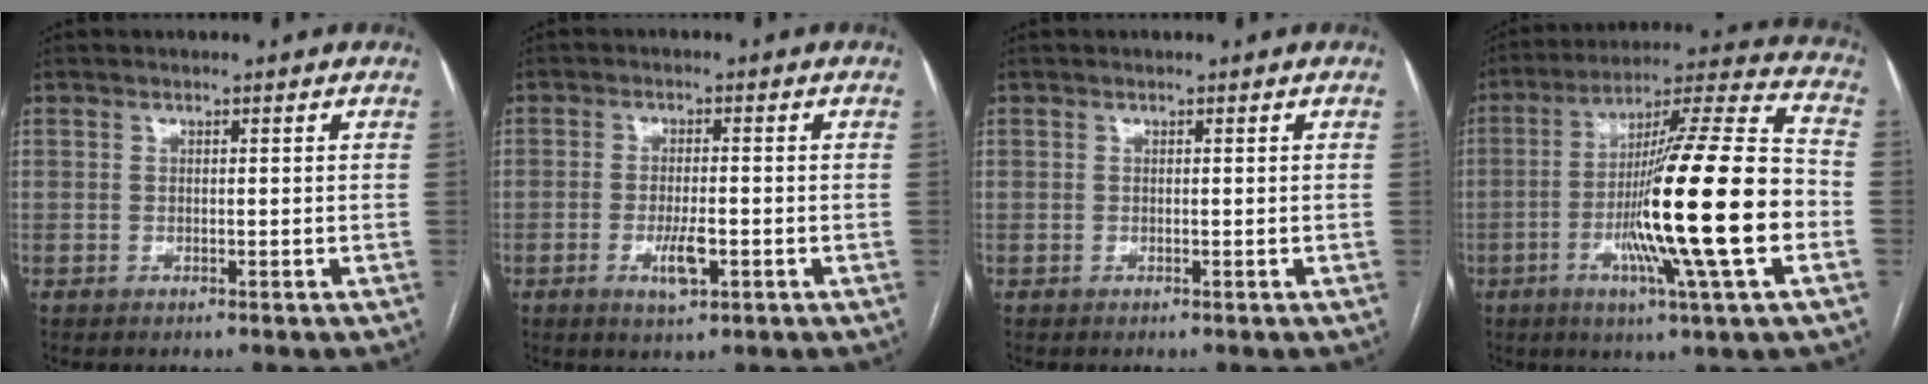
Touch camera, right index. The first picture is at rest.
{"total": 4.4, "force": [-1.6, 1.1, 3.9], "torque": [-0.075, -0.003, -0.023]}
{"total": 0.0}
{"total": 22.2, "force": [-5.0, -0.3, 21.6], "torque": [-0.359, -0.009, -0.095]}